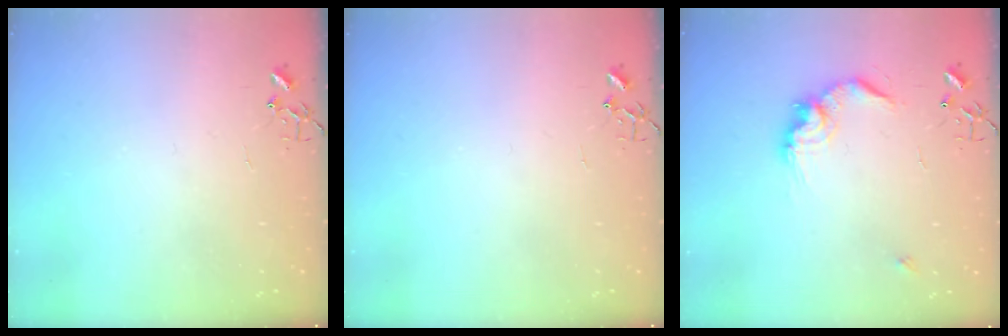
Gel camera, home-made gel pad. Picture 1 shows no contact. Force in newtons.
{"total": 0.0}
{"total": 14.2, "press": 14.1, "slide": 0.9}